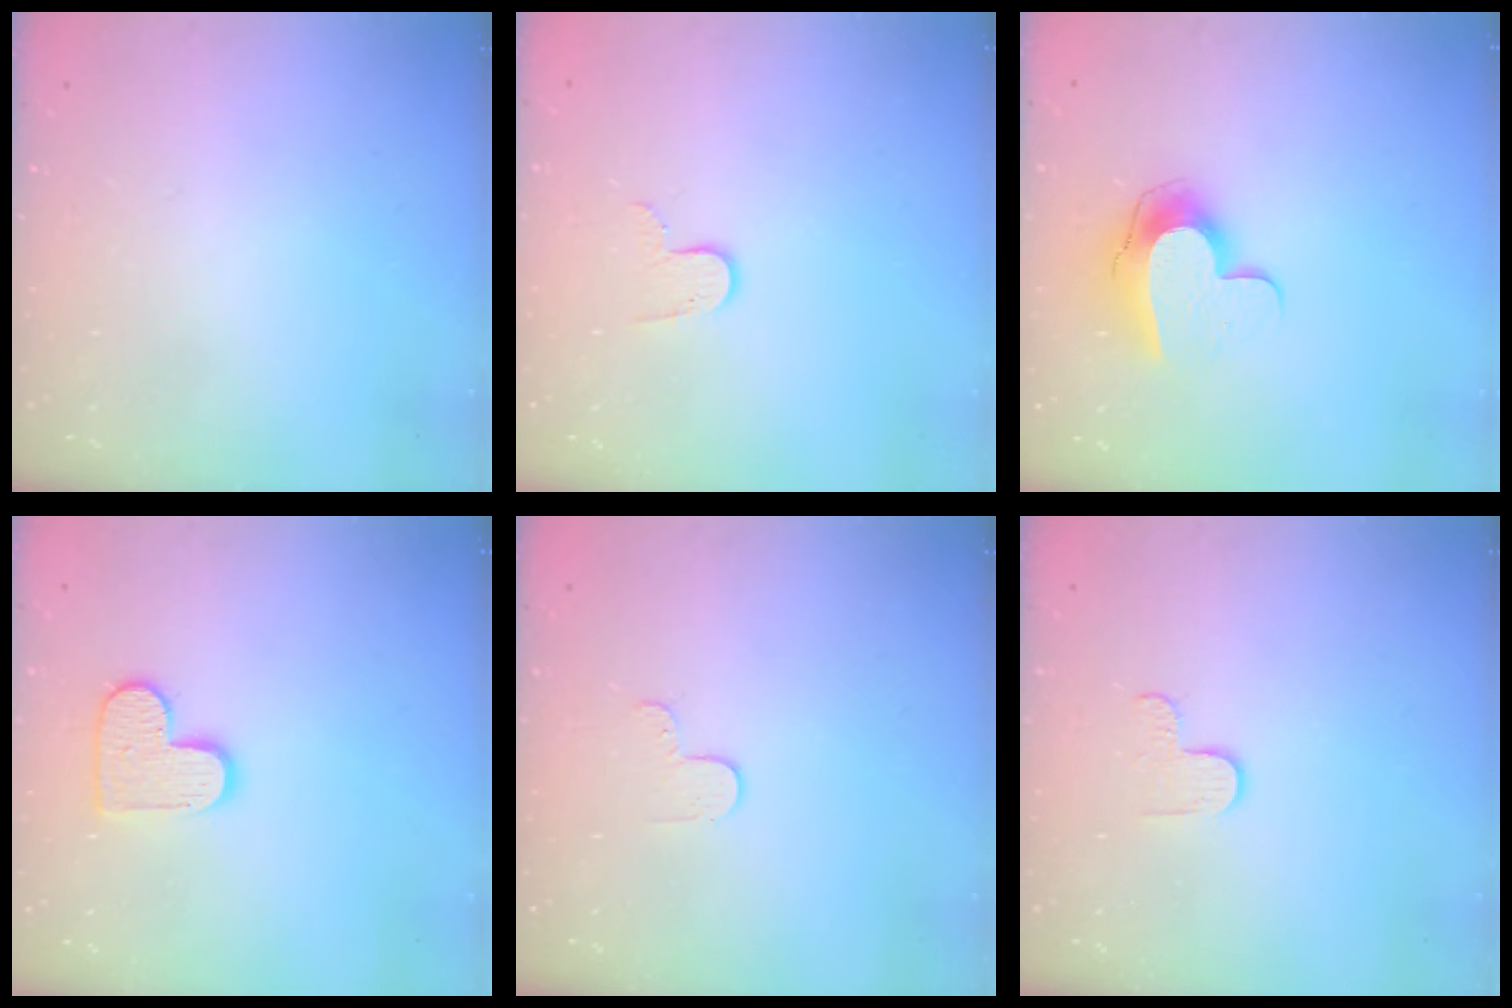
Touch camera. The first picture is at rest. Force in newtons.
{"total": 6.3, "press": 6.3, "slide": 0.5}
{"total": 10.9, "press": 10.9, "slide": 1.1}
{"total": 10.6, "press": 10.6, "slide": 0.7}
{"total": 3.7, "press": 3.6, "slide": 0.3}
{"total": 2.9, "press": 2.9, "slide": 0.3}